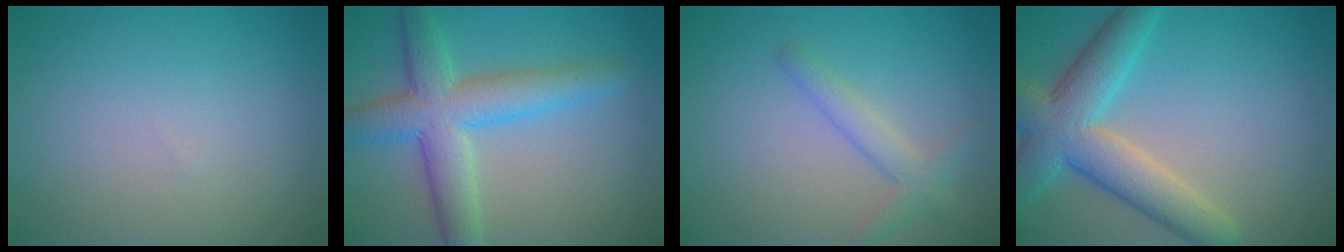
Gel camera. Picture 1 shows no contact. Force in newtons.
{"total": 6.6, "press": 6.6, "slide": 0.2}
{"total": 2.4, "press": 2.4, "slide": 0.1}
{"total": 7.1, "press": 7.1, "slide": 0.4}